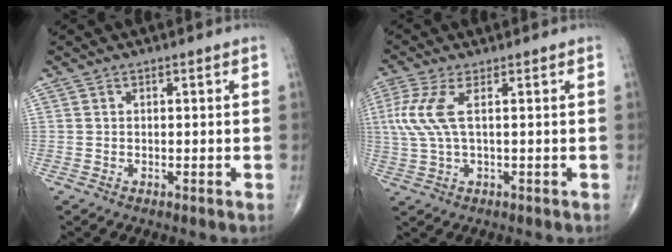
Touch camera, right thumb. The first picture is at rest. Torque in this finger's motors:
{"motor_torque": [-0.48, 0.87, 0.99, 0.23, 0.12]}